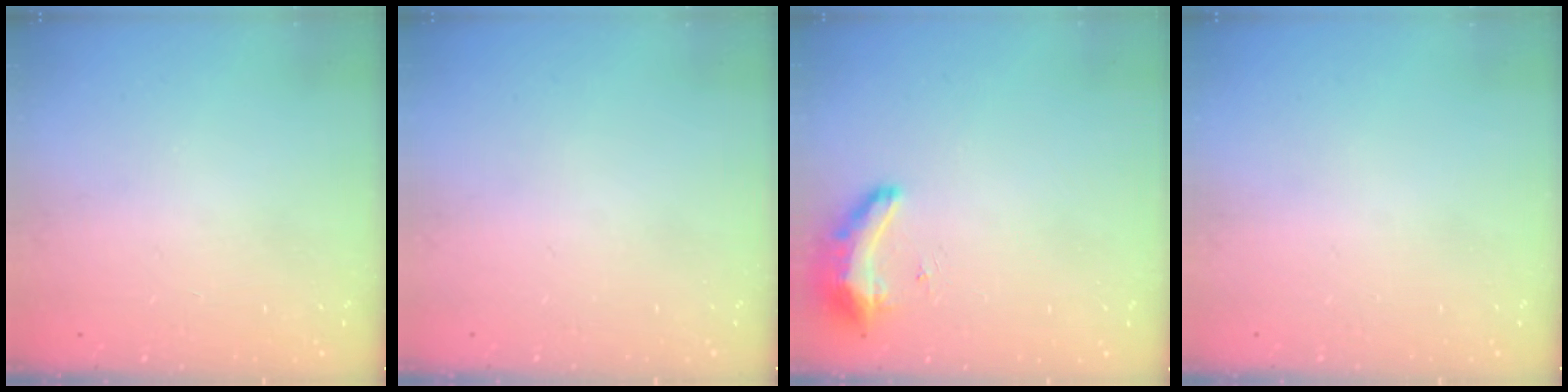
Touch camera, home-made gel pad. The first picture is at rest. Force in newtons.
{"total": 0.0}
{"total": 9.2, "press": 8.9, "slide": 2.4}
{"total": 0.0}